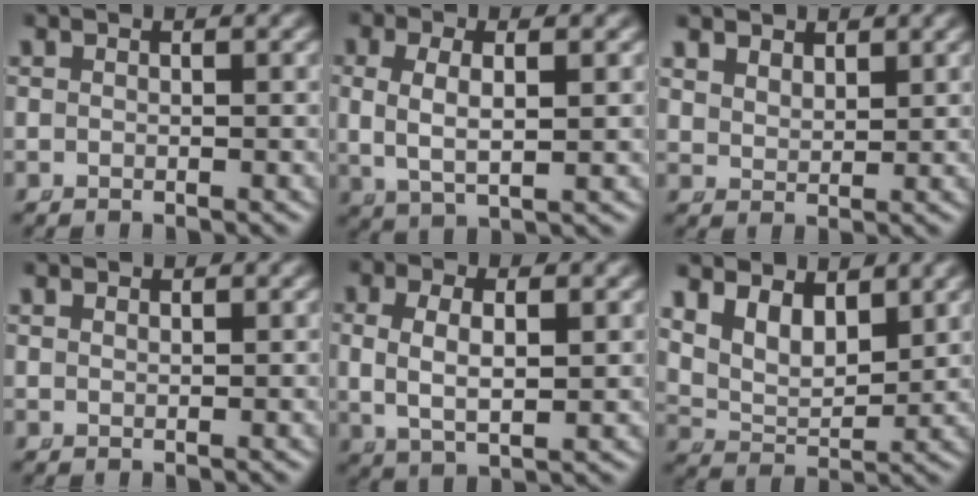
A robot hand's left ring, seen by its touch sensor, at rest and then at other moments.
{"total": 4.8, "force": [0.6, 2.7, 3.9], "torque": [-0.087, -0.009, 0.020]}
{"total": 2.5, "force": [2.0, 1.1, 0.8], "torque": [-0.021, -0.010, 0.050]}
{"total": 0.5, "force": [0.5, -0.2, 0.0], "torque": [0.002, -0.005, 0.015]}
{"total": 5.4, "force": [0.5, 3.3, 4.3], "torque": [-0.089, -0.009, 0.019]}
{"total": 6.7, "force": [2.9, 4.7, 3.8], "torque": [-0.079, -0.010, 0.048]}